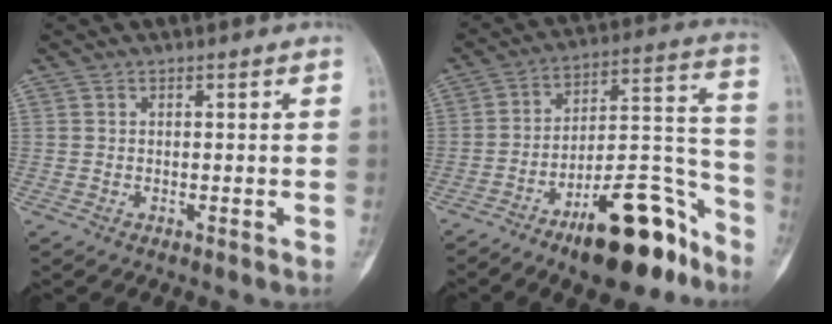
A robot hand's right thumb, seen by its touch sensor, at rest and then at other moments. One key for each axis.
{"total": 20.2, "fx": -13.0, "fy": 7.1, "fz": 13.8, "tx": -0.168, "ty": 0.106, "tz": -0.206}